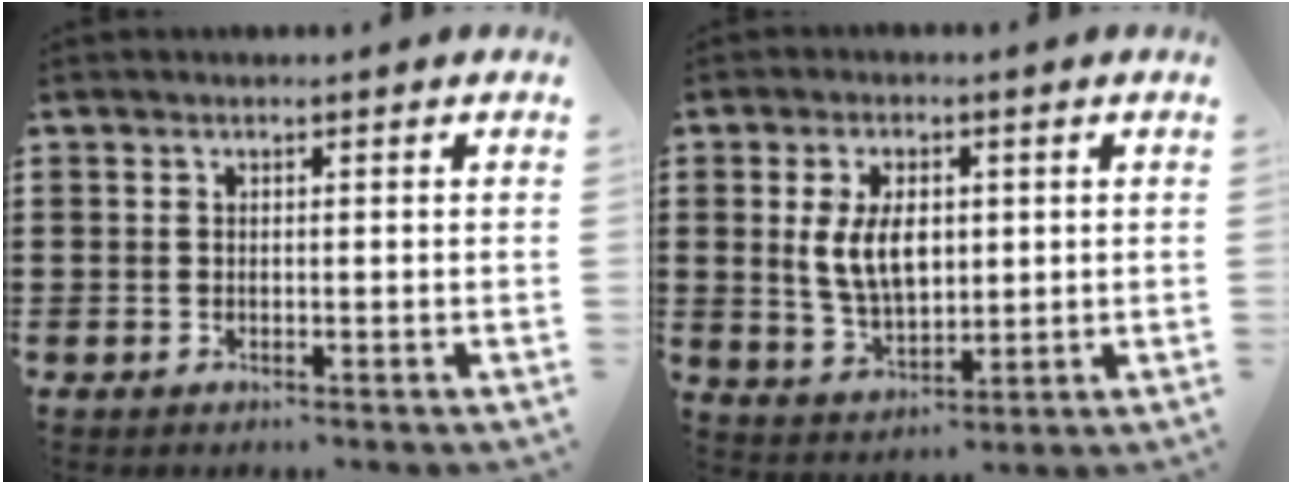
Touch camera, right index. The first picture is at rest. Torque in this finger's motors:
{"motor_torque": [0.98, -0.52, 0.64, 0.20]}